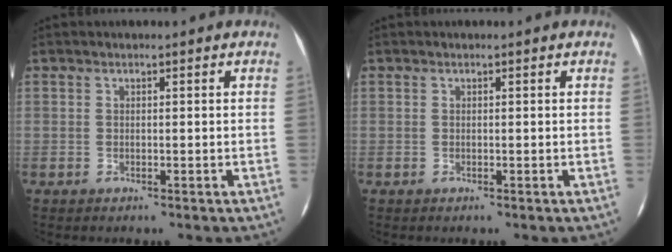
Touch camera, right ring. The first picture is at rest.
{"total": 0.0}